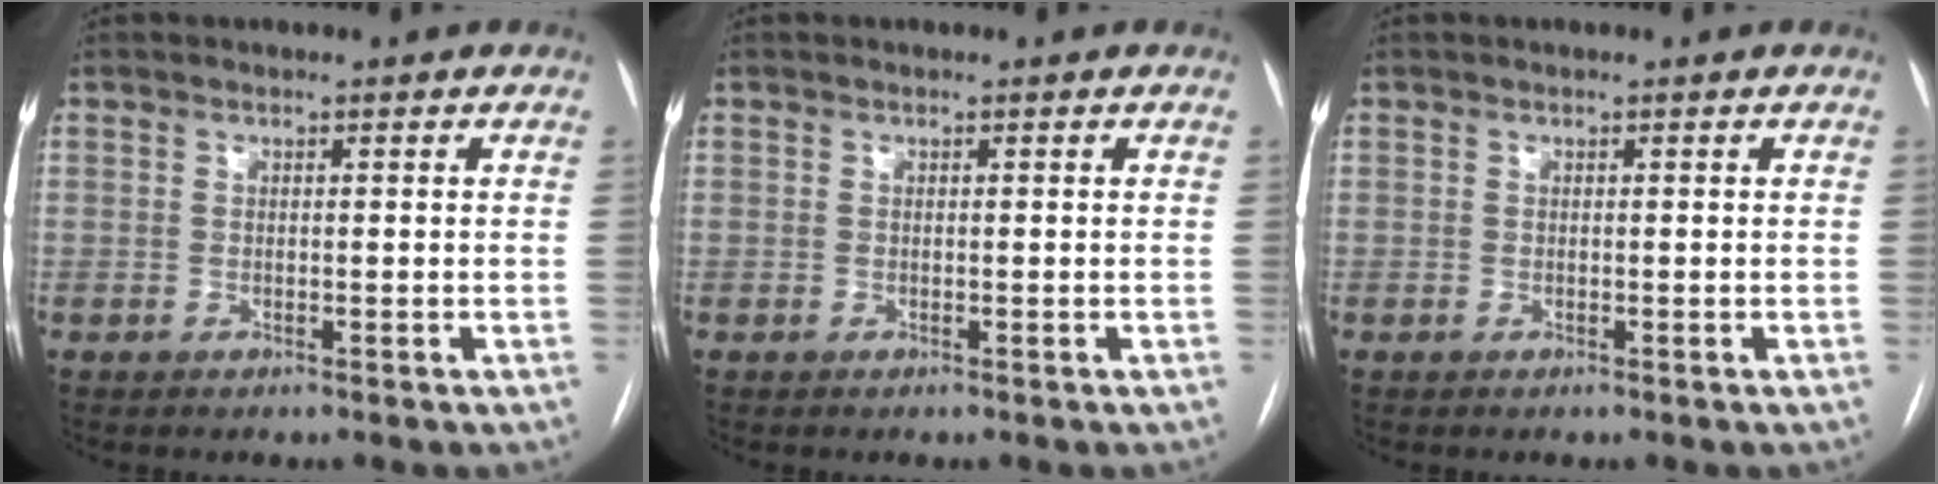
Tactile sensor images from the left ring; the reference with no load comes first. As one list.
[{"total": 0.0}, {"total": 0.0}]